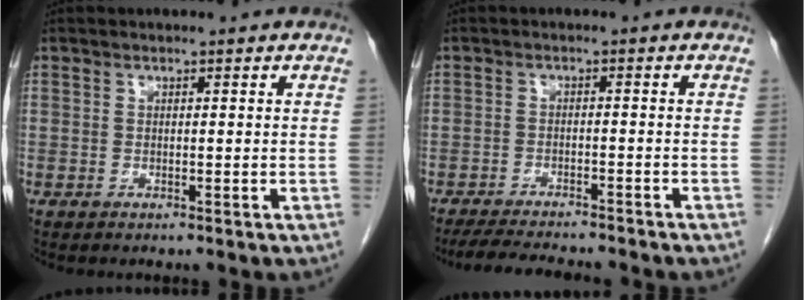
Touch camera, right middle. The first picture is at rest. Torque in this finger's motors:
{"motor_torque": [1.12, -1.02, 0.17, 0.06]}